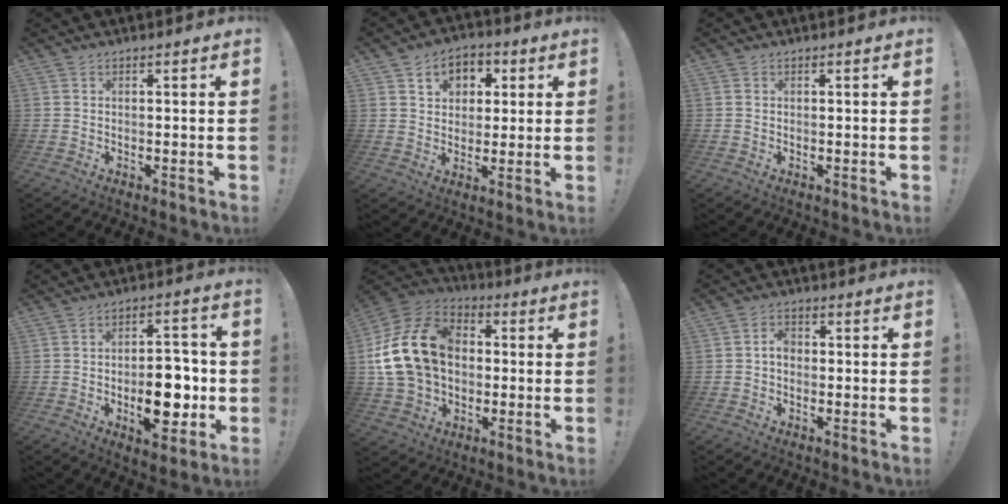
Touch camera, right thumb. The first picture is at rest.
{"total": 7.9, "force": [2.8, 6.7, 3.2], "torque": [-0.035, -0.012, 0.053]}
{"total": 0.0}
{"total": 13.9, "force": [-3.1, 7.8, 11.1], "torque": [-0.144, 0.016, -0.048]}
{"total": 21.5, "force": [2.5, 16.4, 13.6], "torque": [-0.229, 0.013, 0.061]}
{"total": 3.5, "force": [-0.5, 2.5, 2.4], "torque": [-0.040, 0.008, -0.011]}